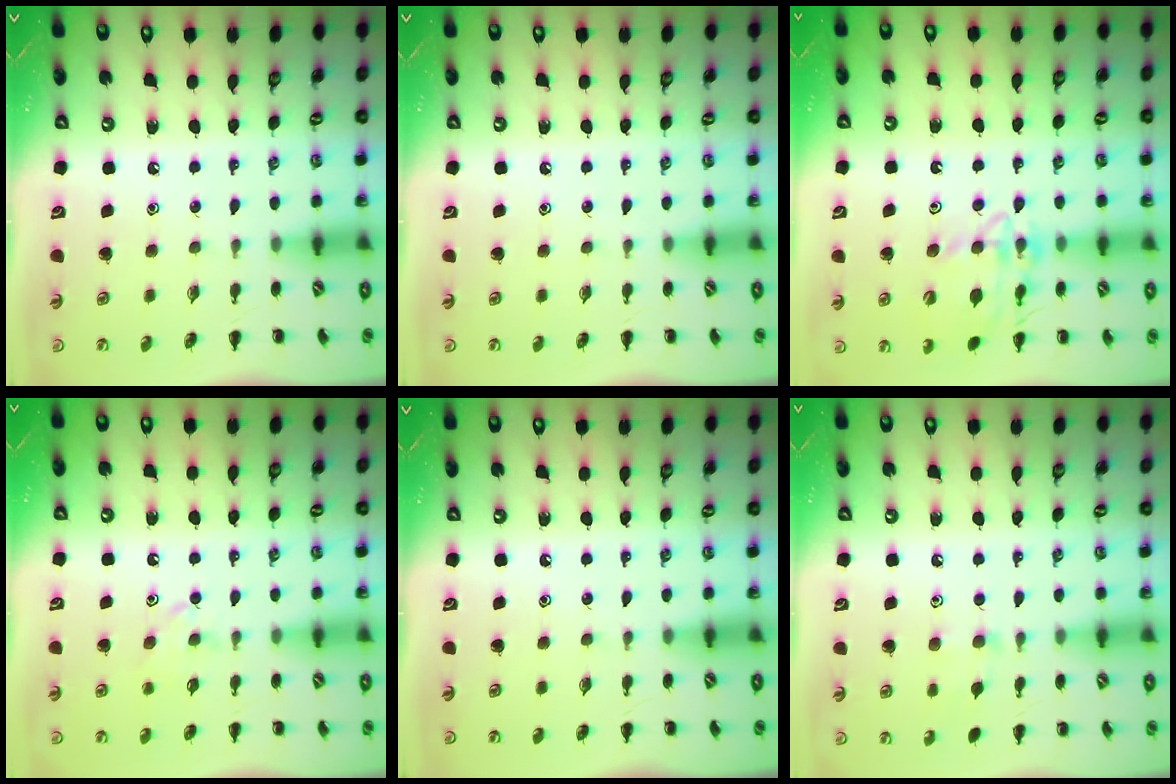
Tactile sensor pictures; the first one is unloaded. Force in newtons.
{"total": 0.0}
{"total": 13.9, "press": 13.7, "slide": 2.1}
{"total": 5.8, "press": 5.6, "slide": 1.6}
{"total": 0.0}
{"total": 6.8, "press": 6.3, "slide": 2.5}